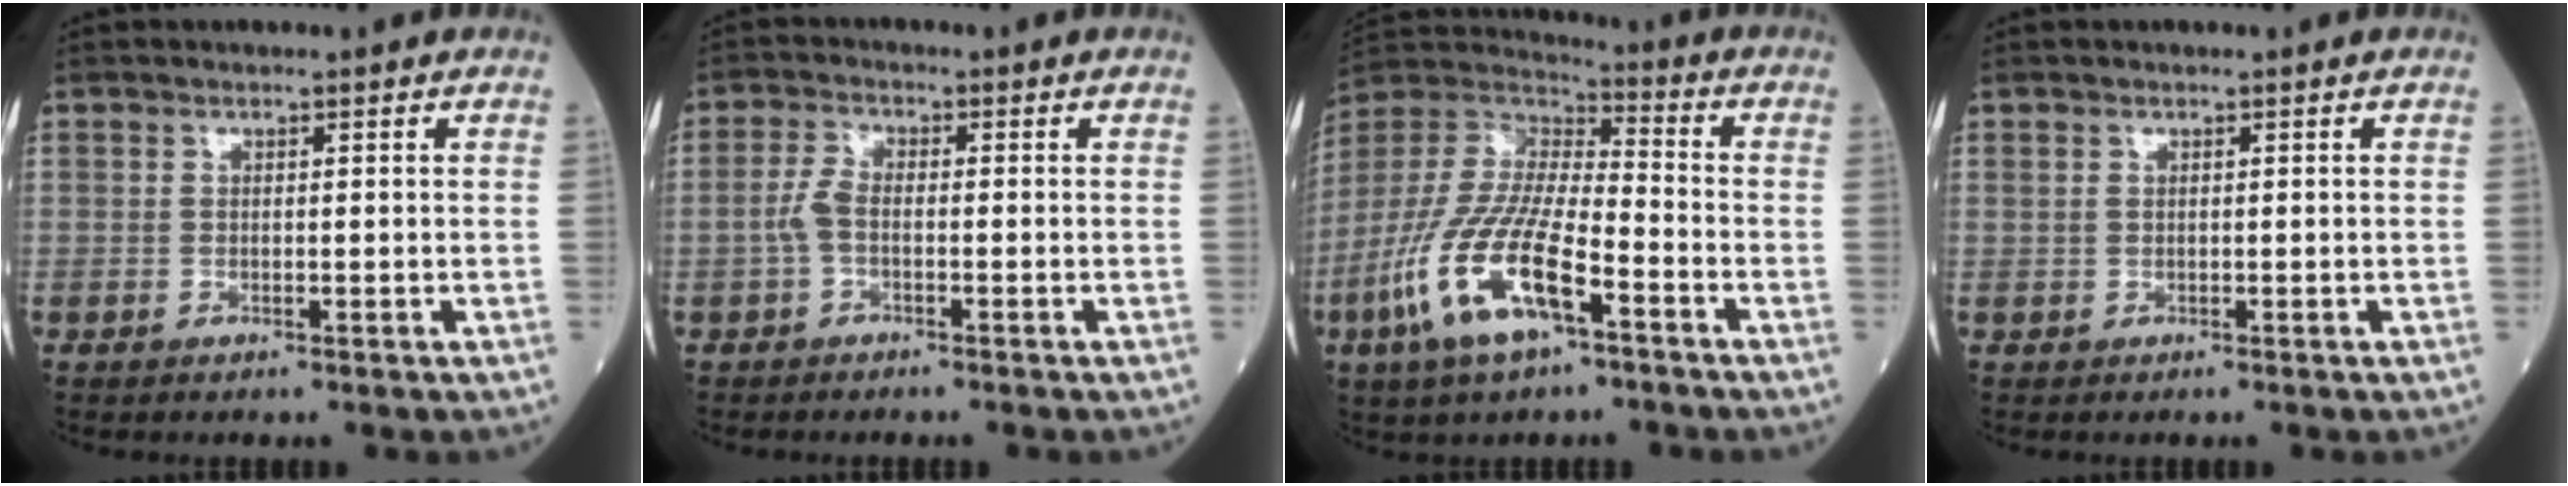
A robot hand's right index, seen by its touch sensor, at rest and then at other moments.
{"total": 2.9, "force": [-1.2, 1.1, 2.4], "torque": [-0.058, 0.001, -0.027]}
{"total": 16.5, "force": [-7.6, 4.7, 13.9], "torque": [-0.306, -0.012, -0.142]}
{"total": 0.0}